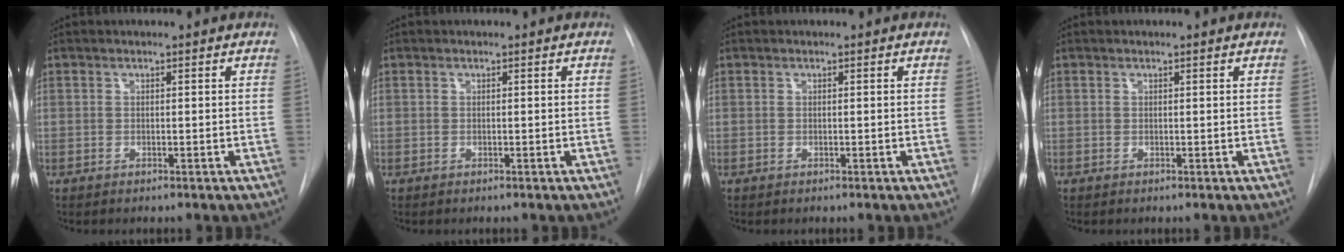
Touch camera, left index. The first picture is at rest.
{"total": 0.0}
{"total": 0.0}
{"total": 0.0}